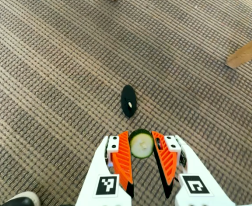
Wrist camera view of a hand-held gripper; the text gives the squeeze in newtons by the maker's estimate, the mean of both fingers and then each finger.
{"total": 8.7, "left": 8.3, "right": 9.0}